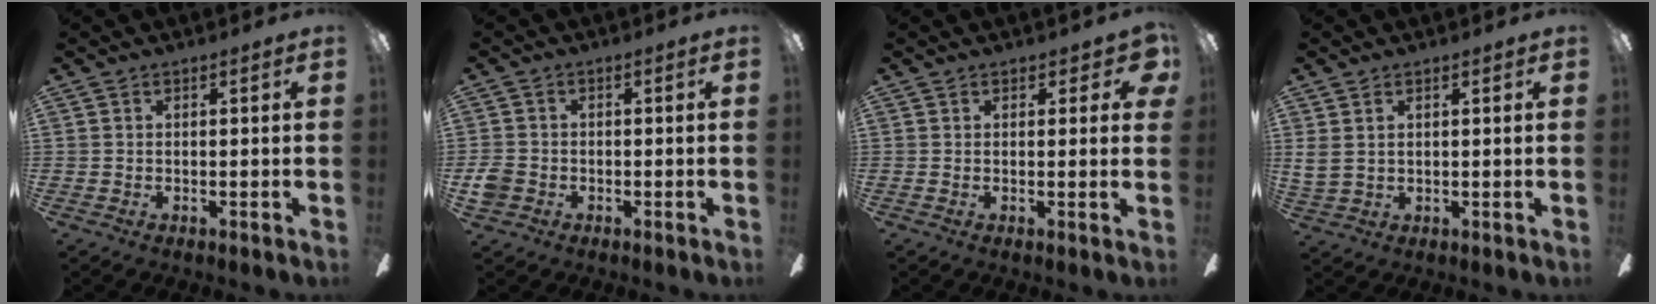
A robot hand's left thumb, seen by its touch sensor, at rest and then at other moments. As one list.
[{"total": 3.5, "force": [-1.7, 2.8, 1.4], "torque": [-0.033, 0.006, -0.033]}, {"total": 3.1, "force": [1.6, 1.6, 2.1], "torque": [-0.017, -0.003, 0.026]}, {"total": 3.2, "force": [1.4, 2.1, 1.8], "torque": [-0.039, 0.006, 0.027]}]